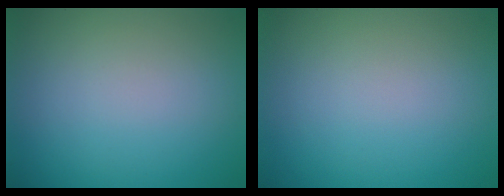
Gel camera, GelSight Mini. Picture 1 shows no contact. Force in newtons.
{"total": 0.0}